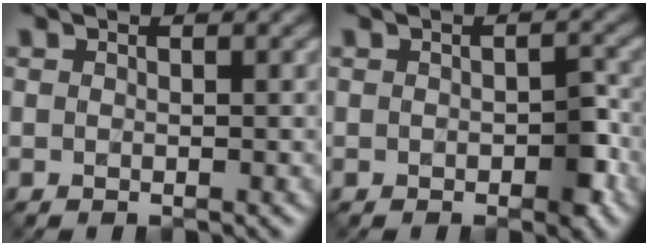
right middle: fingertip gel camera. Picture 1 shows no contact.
{"total": 2.2, "force": [-0.6, 1.1, 1.8], "torque": [-0.023, -0.002, -0.010]}